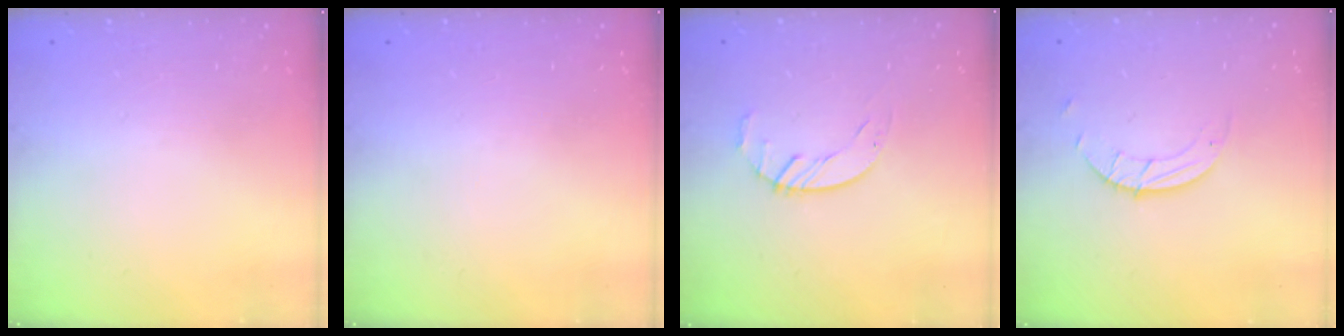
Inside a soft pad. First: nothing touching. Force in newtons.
{"total": 0.0}
{"total": 2.1, "press": 2.1, "slide": 0.3}
{"total": 1.5, "press": 1.5, "slide": 0.1}